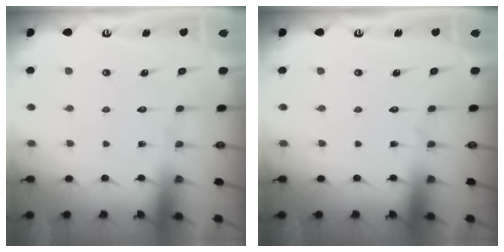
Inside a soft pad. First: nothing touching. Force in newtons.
{"total": 0.0}